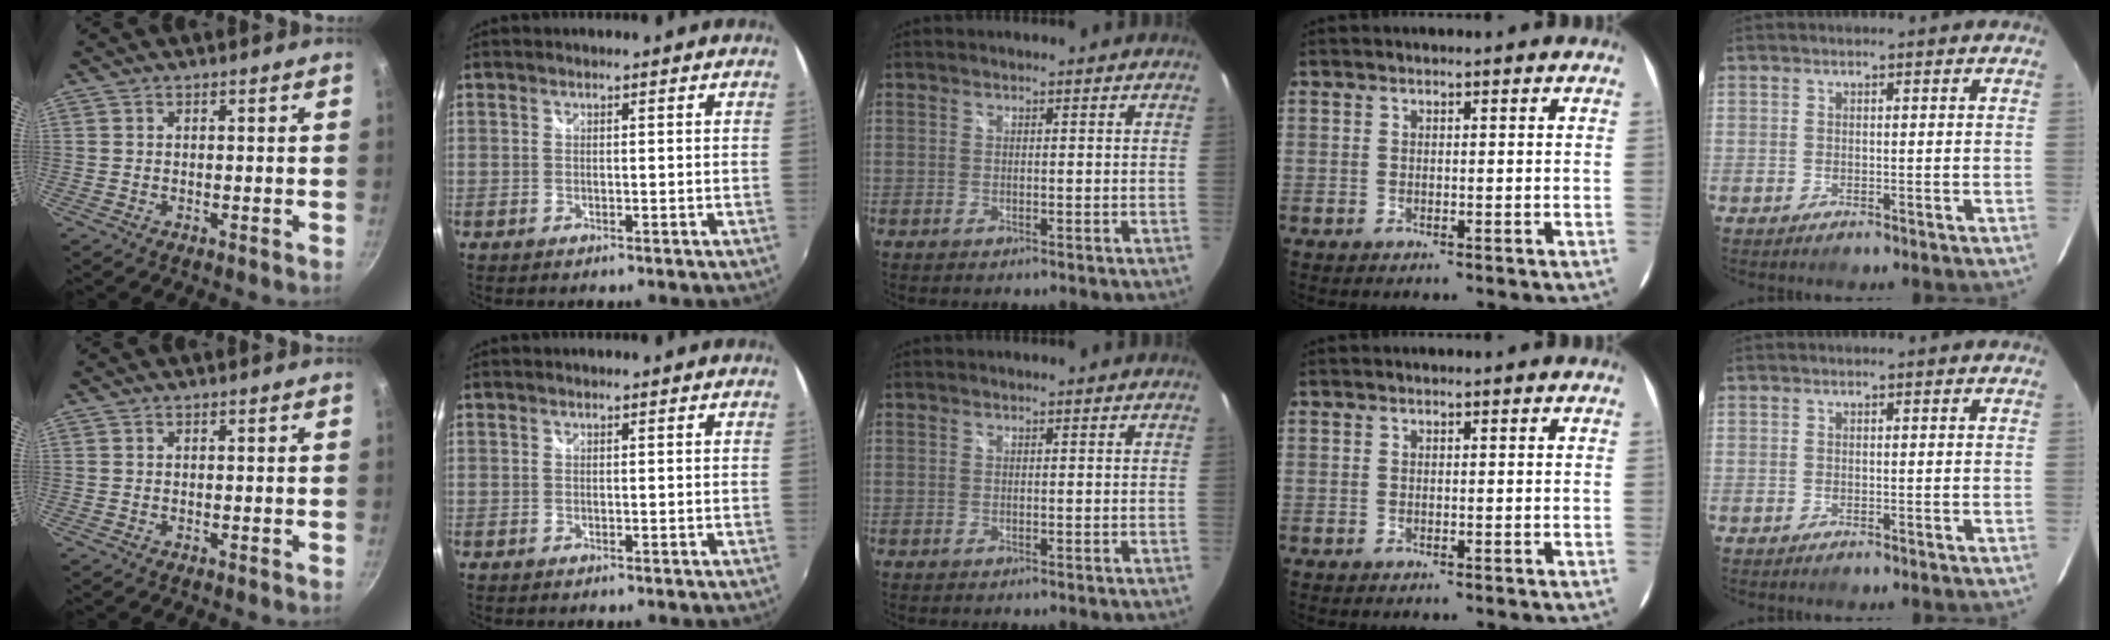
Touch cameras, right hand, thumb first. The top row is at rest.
{}